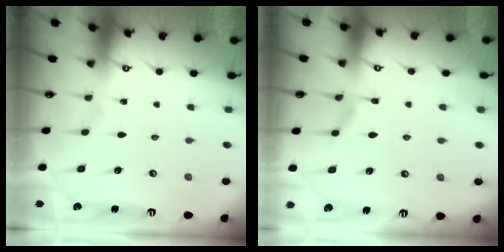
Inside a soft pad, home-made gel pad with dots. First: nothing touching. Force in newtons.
{"total": 1.4, "press": 0.1, "slide": 1.4}